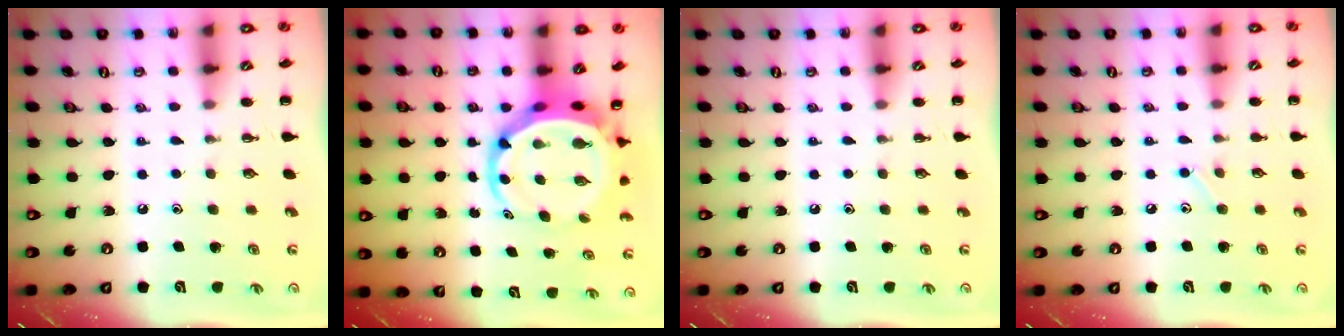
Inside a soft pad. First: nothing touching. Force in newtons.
{"total": 8.5, "press": 8.0, "slide": 2.9}
{"total": 0.0}
{"total": 4.9, "press": 4.7, "slide": 1.5}